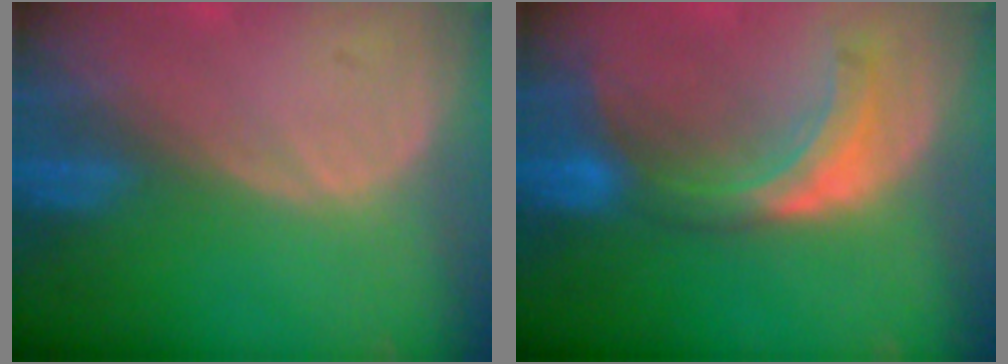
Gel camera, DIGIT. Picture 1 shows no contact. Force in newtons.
{"total": 7.4, "press": 6.8, "slide": 2.9}